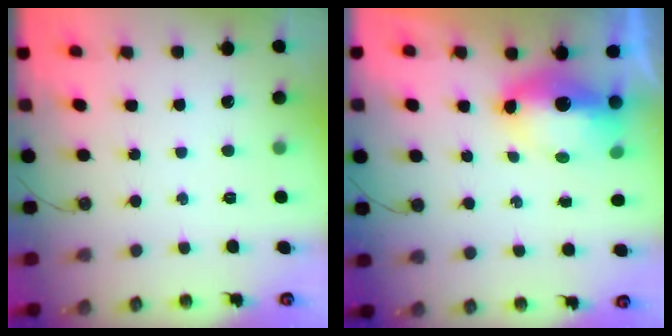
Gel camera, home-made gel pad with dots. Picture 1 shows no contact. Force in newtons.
{"total": 8.0, "press": 8.0, "slide": 0.9}